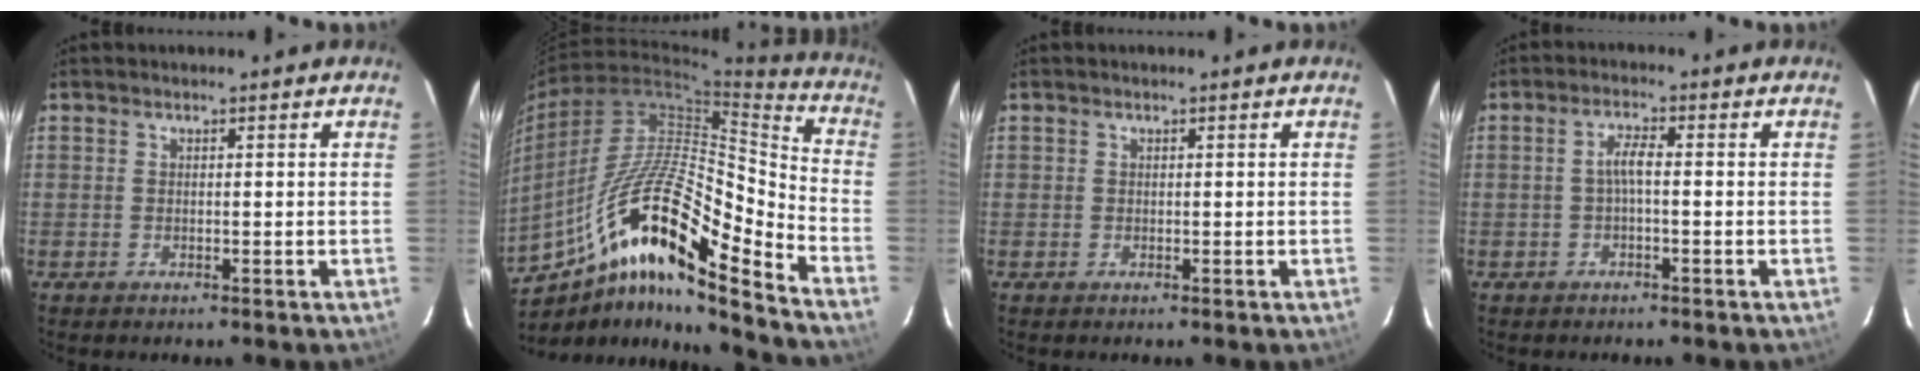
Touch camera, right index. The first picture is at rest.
{"total": 21.6, "force": [-11.6, 4.1, 17.8], "torque": [-0.315, -0.015, -0.222]}
{"total": 0.0}
{"total": 2.6, "force": [-0.5, 0.4, 2.5], "torque": [-0.051, 0.007, -0.008]}